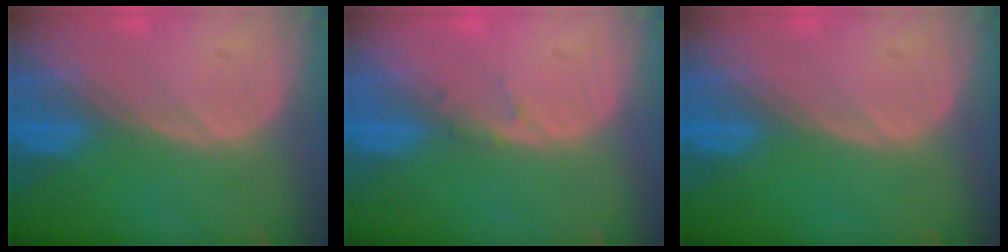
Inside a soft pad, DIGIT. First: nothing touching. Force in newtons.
{"total": 0.9, "press": 0.6, "slide": 0.6}
{"total": 0.0}